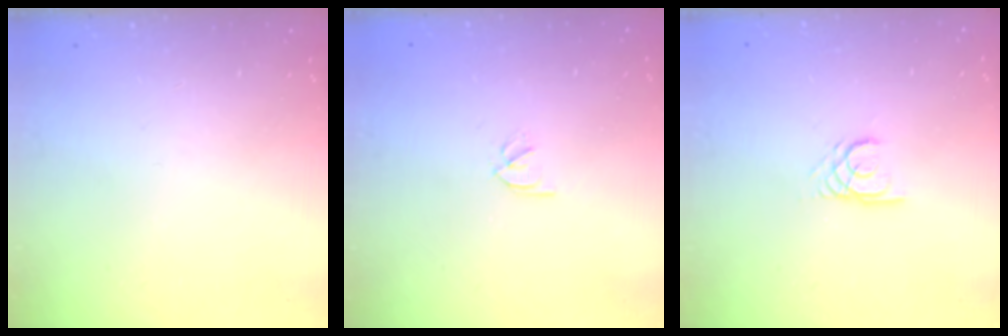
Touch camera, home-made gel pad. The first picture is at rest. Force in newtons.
{"total": 1.8, "press": 1.7, "slide": 0.5}
{"total": 2.4, "press": 2.4, "slide": 0.2}